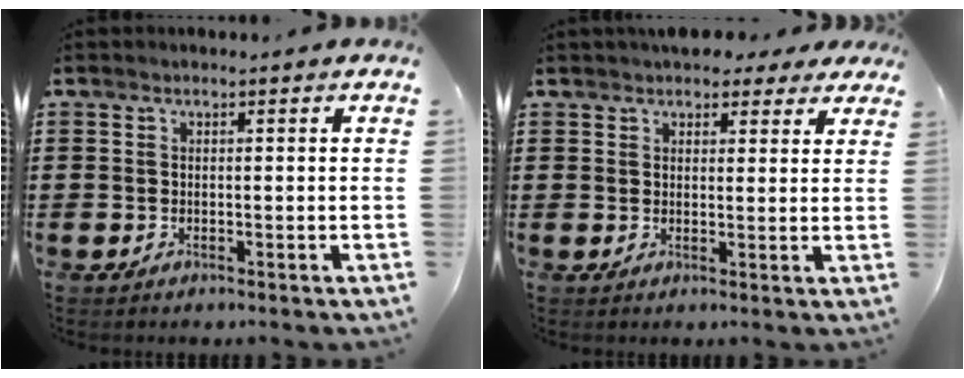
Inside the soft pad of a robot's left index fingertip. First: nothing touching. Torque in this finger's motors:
{"motor_torque": [2.14, 0.00, 0.17, 0.04]}